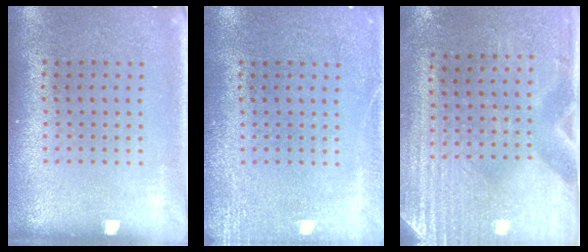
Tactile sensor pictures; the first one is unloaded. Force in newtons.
{"total": 2.3, "press": 2.3, "slide": 0.4}
{"total": 3.0, "press": 2.6, "slide": 1.5}